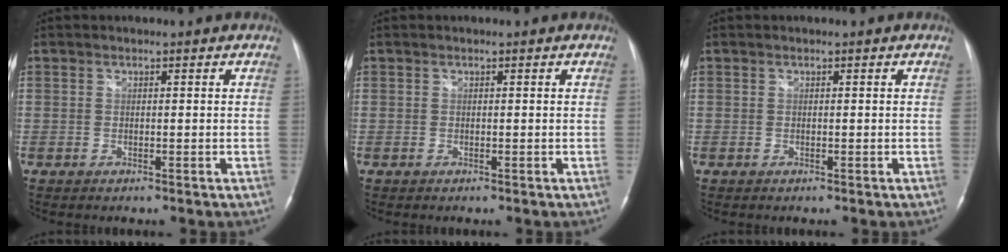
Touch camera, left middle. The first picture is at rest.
{"total": 0.0}
{"total": 0.0}